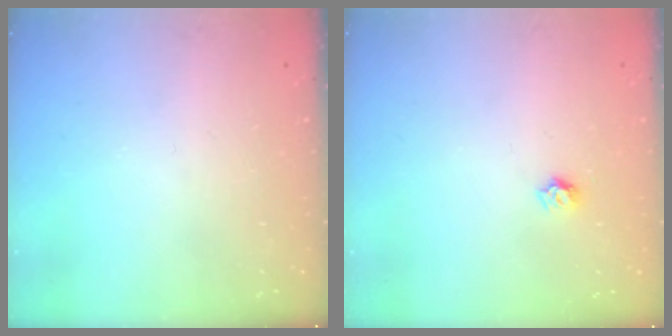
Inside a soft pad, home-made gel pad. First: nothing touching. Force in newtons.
{"total": 3.7, "press": 3.6, "slide": 0.2}